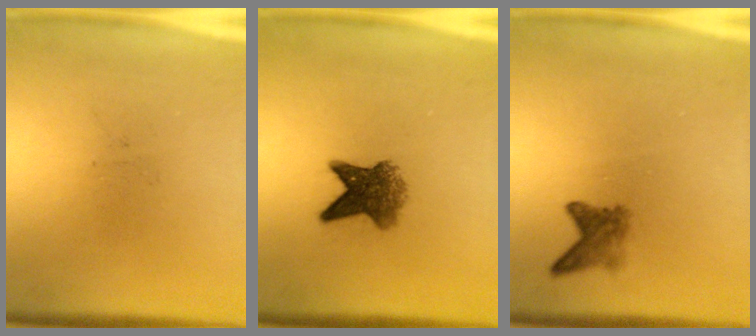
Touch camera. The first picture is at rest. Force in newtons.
{"total": 5.9}
{"total": 2.3}